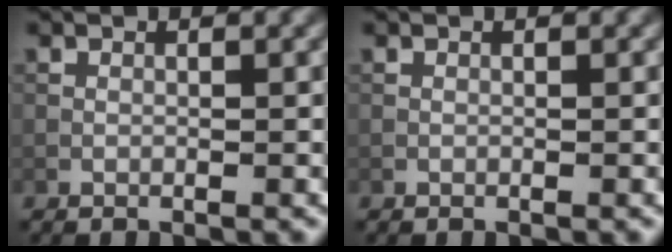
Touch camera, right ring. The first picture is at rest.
{"total": 0.0}